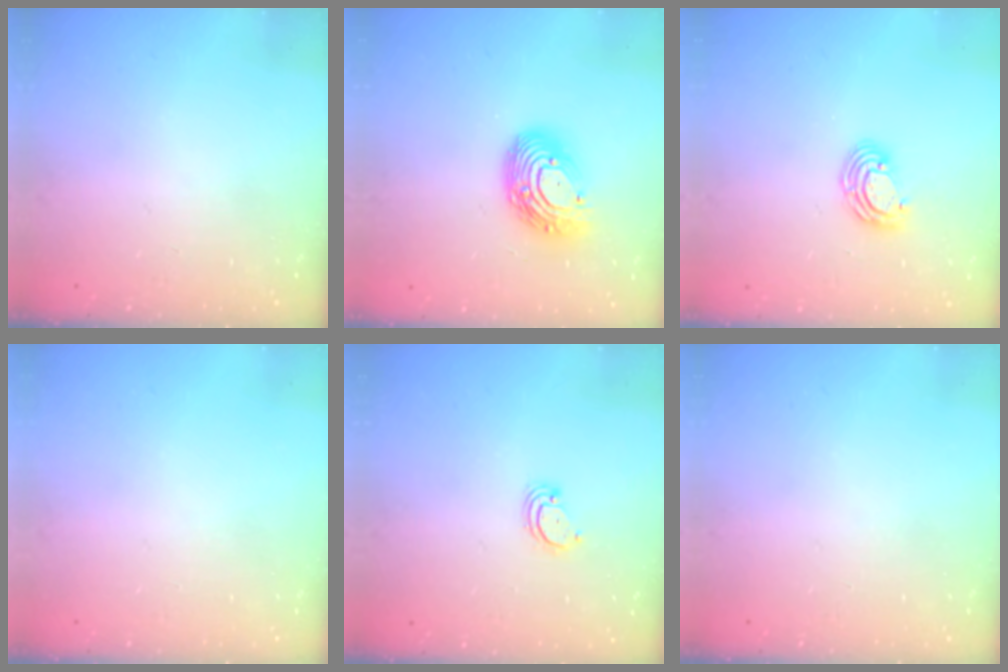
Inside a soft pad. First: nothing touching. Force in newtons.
{"total": 13.7, "press": 13.7, "slide": 0.9}
{"total": 6.5, "press": 6.4, "slide": 0.8}
{"total": 0.0}
{"total": 2.3, "press": 2.3, "slide": 0.2}
{"total": 0.0}